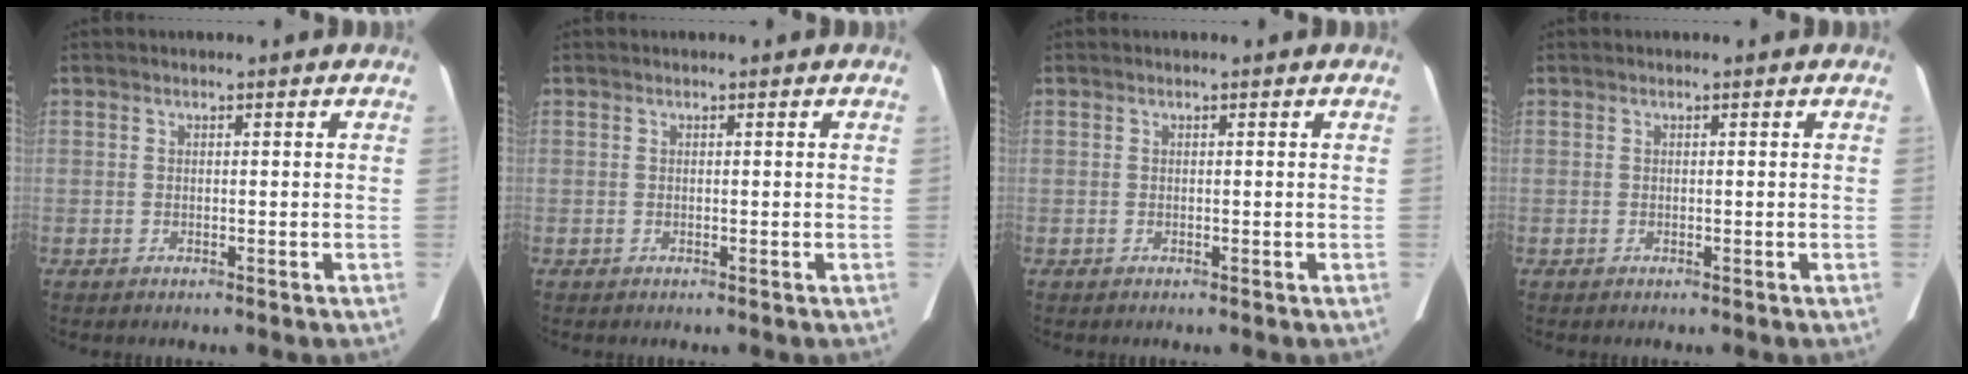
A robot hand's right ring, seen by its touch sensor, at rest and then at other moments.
{"total": 0.0}
{"total": 0.0}
{"total": 0.0}